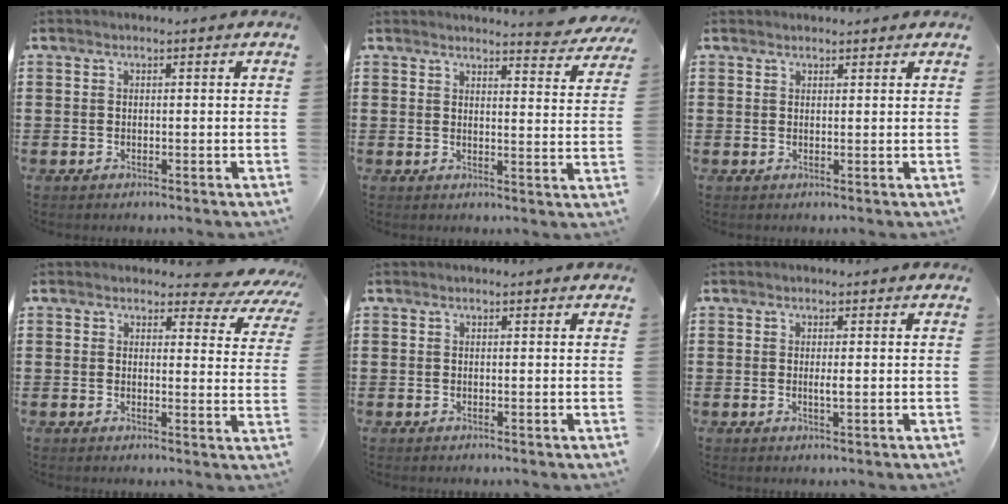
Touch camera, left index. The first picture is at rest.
{"total": 4.0, "force": [3.9, -0.1, 1.1], "torque": [-0.019, -0.024, 0.067]}
{"total": 1.0, "force": [1.0, 0.2, 0.0], "torque": [-0.003, 0.001, 0.020]}
{"total": 3.7, "force": [3.1, 1.2, 1.5], "torque": [-0.027, -0.018, 0.052]}
{"total": 0.0}
{"total": 1.2, "force": [0.1, 0.1, 1.2], "torque": [-0.024, -0.003, 0.002]}